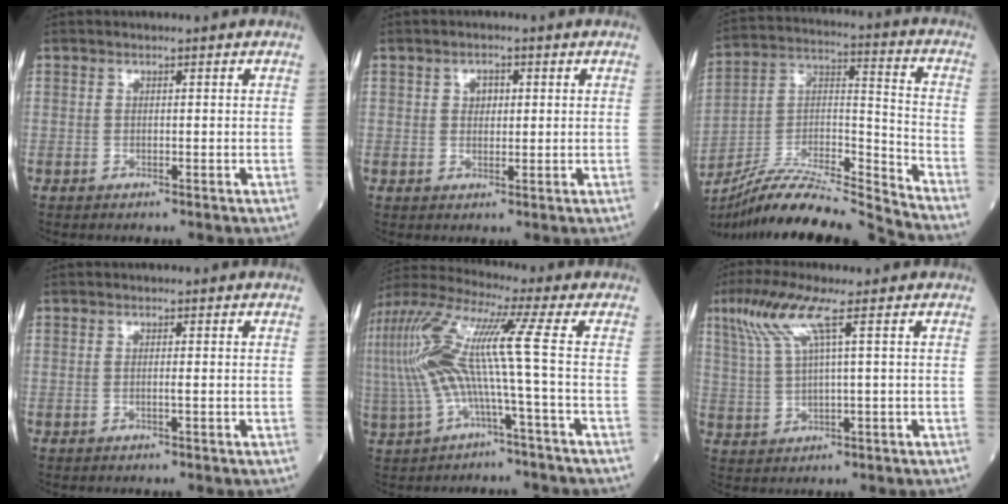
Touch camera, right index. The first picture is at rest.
{"total": 2.2, "force": [0.7, 1.5, 1.4], "torque": [-0.020, 0.004, 0.010]}
{"total": 19.1, "force": [-18.0, -1.3, 6.1], "torque": [-0.111, 0.016, -0.319]}
{"total": 0.7, "force": [-0.2, -0.2, 0.6], "torque": [-0.012, 0.000, -0.005]}
{"total": 12.7, "force": [-0.6, -0.4, 12.7], "torque": [-0.275, 0.032, -0.021]}
{"total": 7.0, "force": [3.3, 0.0, 6.1], "torque": [-0.144, 0.012, 0.074]}